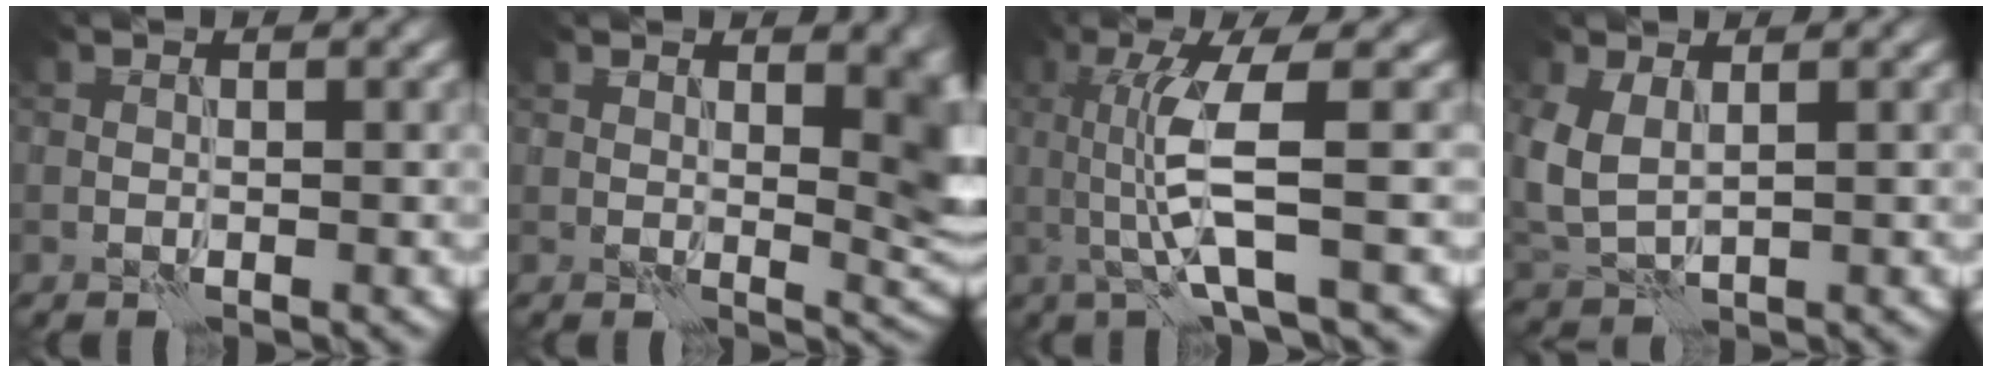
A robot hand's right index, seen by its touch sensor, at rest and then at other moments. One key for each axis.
{"total": 6.8, "fx": 1.7, "fy": 3.5, "fz": 5.5, "tx": -0.064, "ty": -0.008, "tz": 0.030}
{"total": 5.8, "fx": 0.3, "fy": 1.0, "fz": 5.7, "tx": -0.117, "ty": 0.000, "tz": 0.008}
{"total": 4.0, "fx": 1.1, "fy": 2.4, "fz": 3.0, "tx": -0.085, "ty": -0.002, "tz": 0.025}